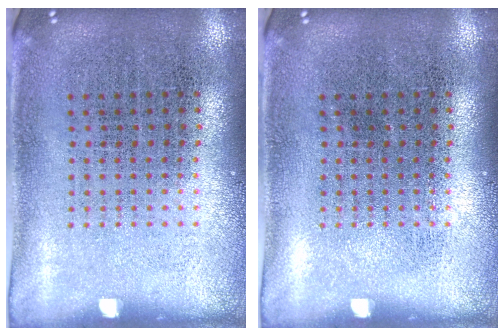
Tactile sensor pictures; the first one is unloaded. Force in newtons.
{"total": 0.0}